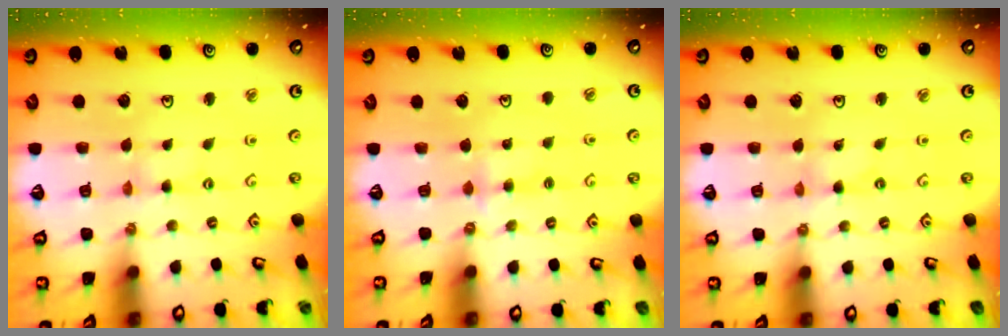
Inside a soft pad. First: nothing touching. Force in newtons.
{"total": 2.9, "press": 2.9, "slide": 0.5}
{"total": 0.0}